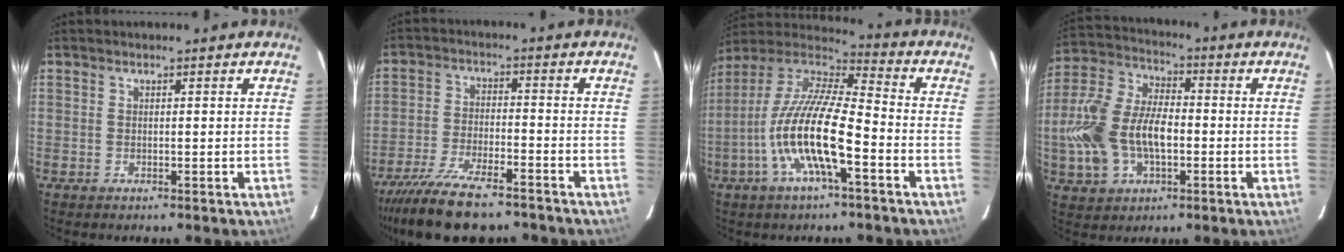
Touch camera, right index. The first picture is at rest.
{"total": 14.8, "force": [-12.0, 4.1, 7.7], "torque": [-0.169, -0.027, -0.205]}
{"total": 17.2, "force": [-6.1, 3.8, 15.6], "torque": [-0.299, -0.014, -0.124]}
{"total": 16.4, "force": [-2.9, 9.8, 12.9], "torque": [-0.290, 0.010, -0.050]}